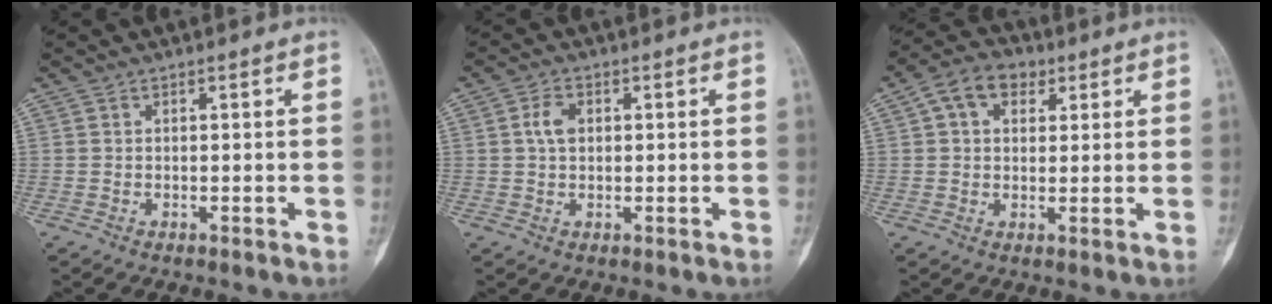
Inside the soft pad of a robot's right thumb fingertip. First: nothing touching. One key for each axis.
{"total": 3.4, "fx": 0.6, "fy": 2.2, "fz": 2.5, "tx": -0.047, "ty": 0.005, "tz": 0.009}
{"total": 8.0, "fx": 3.0, "fy": 5.6, "fz": 4.8, "tx": -0.061, "ty": 0.010, "tz": 0.042}